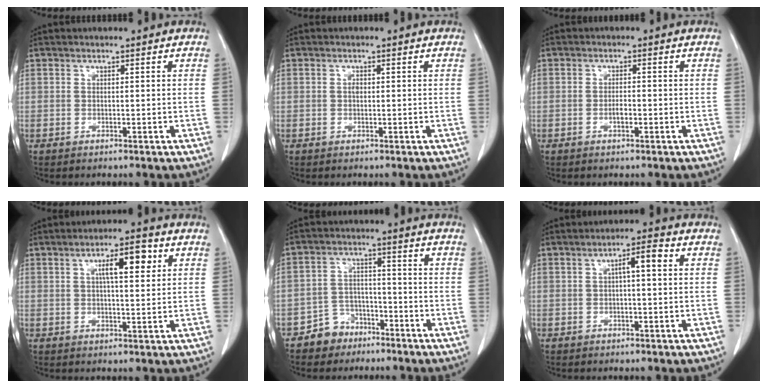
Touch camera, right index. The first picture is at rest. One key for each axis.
{"total": 0.6, "fx": 0.0, "fy": 0.4, "fz": 0.5, "tx": -0.012, "ty": 0.001, "tz": -0.002}
{"total": 1.6, "fx": -0.6, "fy": 0.5, "fz": 1.4, "tx": -0.027, "ty": 0.002, "tz": -0.012}
{"total": 6.6, "fx": 2.4, "fy": 1.5, "fz": 5.9, "tx": -0.097, "ty": 0.010, "tz": 0.037}
{"total": 5.7, "fx": -3.9, "fy": 4.1, "fz": 0.3, "tx": 0.005, "ty": 0.013, "tz": -0.066}
{"total": 3.9, "fx": 0.8, "fy": 0.5, "fz": 3.8, "tx": -0.062, "ty": 0.011, "tz": 0.009}